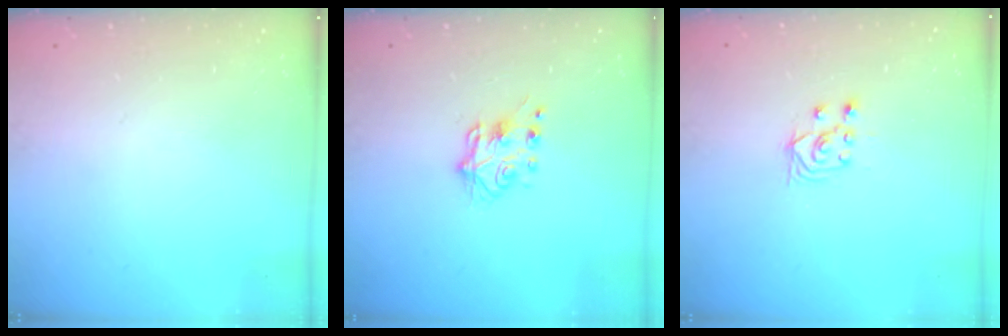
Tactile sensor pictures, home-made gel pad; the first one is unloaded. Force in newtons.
{"total": 6.5, "press": 6.5, "slide": 0.6}
{"total": 3.4, "press": 3.2, "slide": 0.9}